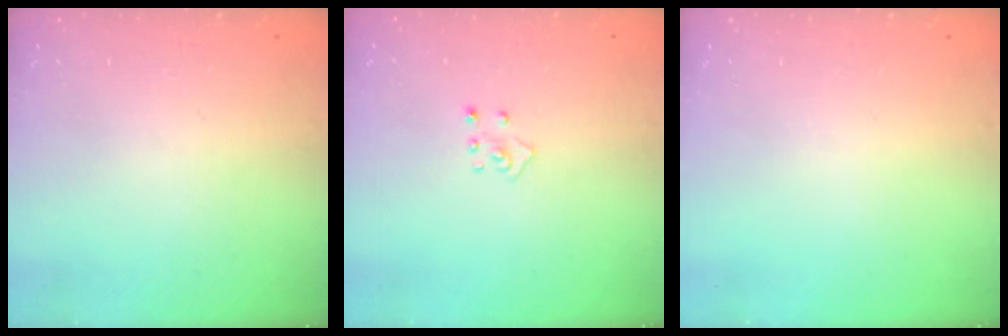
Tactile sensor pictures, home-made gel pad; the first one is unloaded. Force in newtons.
{"total": 2.7, "press": 2.7, "slide": 0.2}
{"total": 0.0}